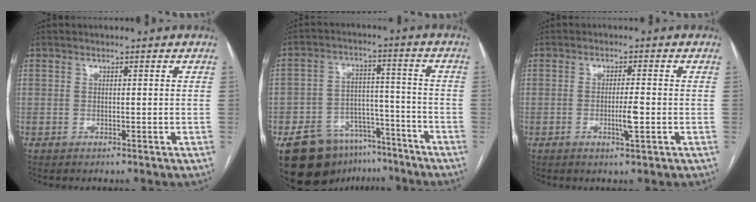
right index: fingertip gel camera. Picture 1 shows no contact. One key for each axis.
{"total": 13.7, "fx": -9.6, "fy": 8.1, "fz": 5.5, "tx": -0.079, "ty": 0.034, "tz": -0.148}
{"total": 3.3, "fx": -0.8, "fy": 0.1, "fz": 3.2, "tx": -0.057, "ty": -0.004, "tz": -0.012}